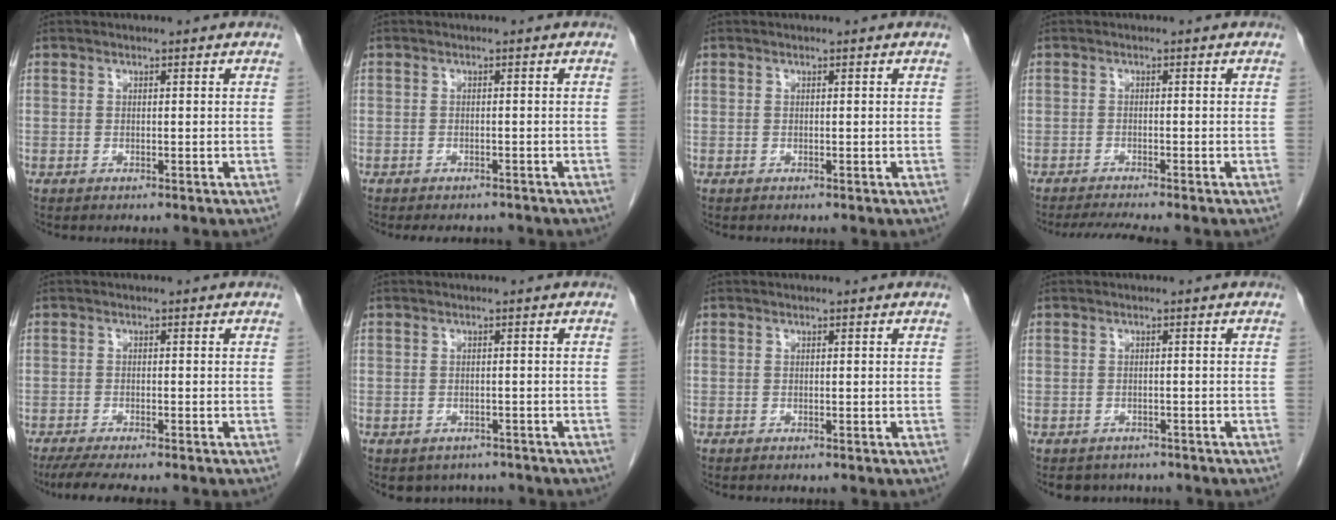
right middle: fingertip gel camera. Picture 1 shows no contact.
{"total": 5.3, "force": [-4.7, 1.8, 1.7], "torque": [-0.014, -0.003, -0.058]}
{"total": 0.0}
{"total": 4.3, "force": [-3.8, -0.7, 2.0], "torque": [-0.031, -0.013, -0.063]}
{"total": 6.6, "force": [-5.4, 0.6, 3.7], "torque": [-0.054, -0.015, -0.085]}
{"total": 4.6, "force": [-3.7, 2.6, 0.5], "torque": [0.005, 0.009, -0.045]}
{"total": 0.0}
{"total": 3.8, "force": [-3.3, 1.9, 0.3], "torque": [0.000, 0.004, -0.042]}